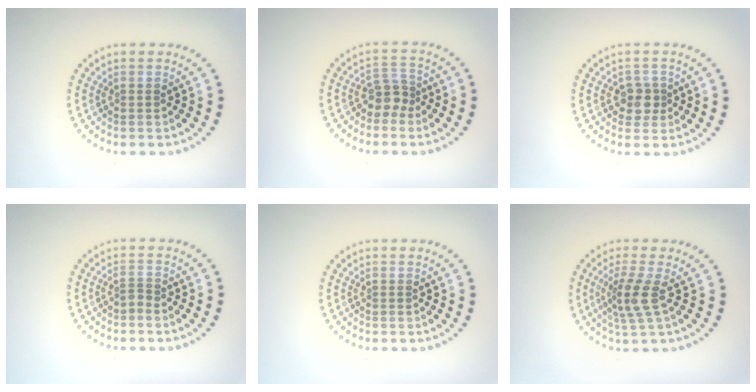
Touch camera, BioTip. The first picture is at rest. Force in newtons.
{"total": 2.3, "press": 1.8, "slide": 1.5}
{"total": 2.0, "press": 1.8, "slide": 0.9}
{"total": 0.7, "press": 0.4, "slide": 0.6}
{"total": 0.0}
{"total": 2.8, "press": 2.2, "slide": 1.8}